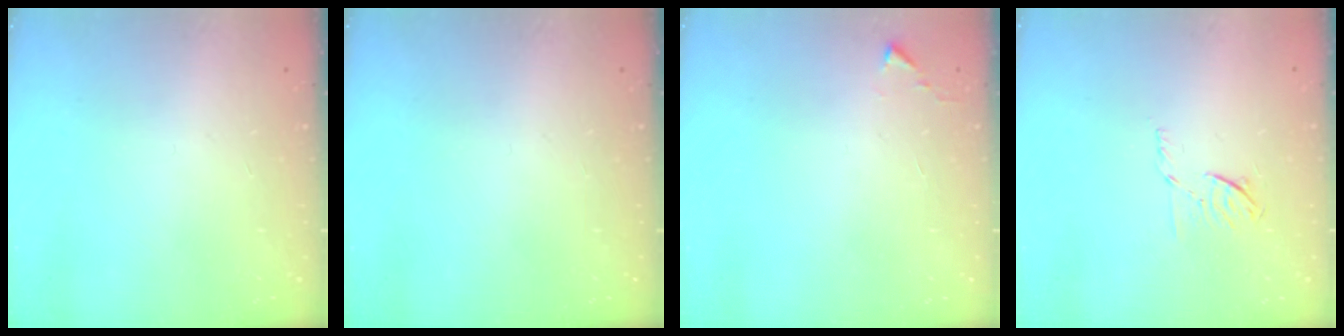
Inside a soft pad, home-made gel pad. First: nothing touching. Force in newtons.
{"total": 0.0}
{"total": 2.7, "press": 2.7, "slide": 0.5}
{"total": 5.7, "press": 5.6, "slide": 1.2}